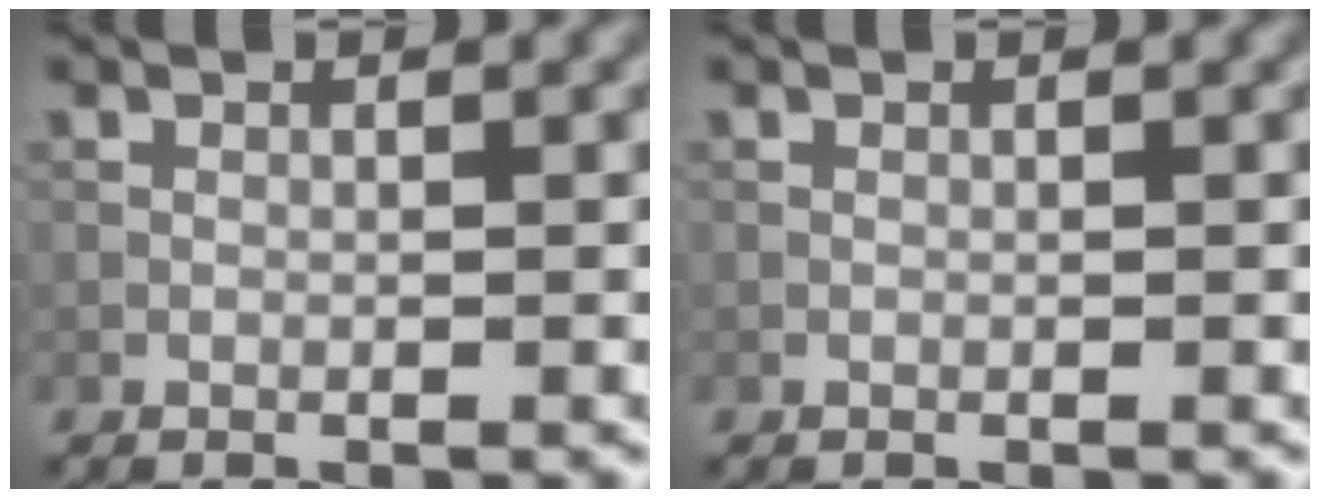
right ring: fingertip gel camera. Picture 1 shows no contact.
{"total": 0.0}